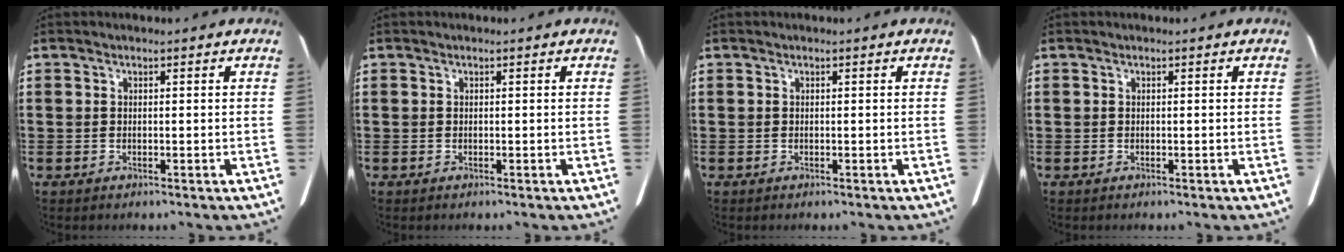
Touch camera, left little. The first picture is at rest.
{"total": 0.0}
{"total": 0.0}
{"total": 0.0}